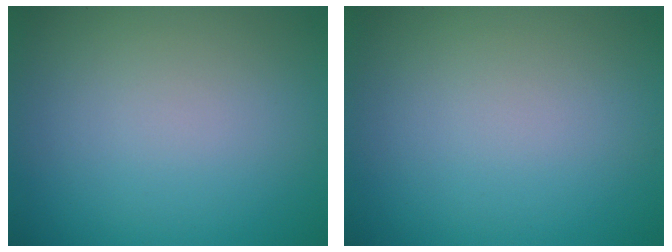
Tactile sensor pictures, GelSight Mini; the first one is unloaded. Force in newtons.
{"total": 0.0}